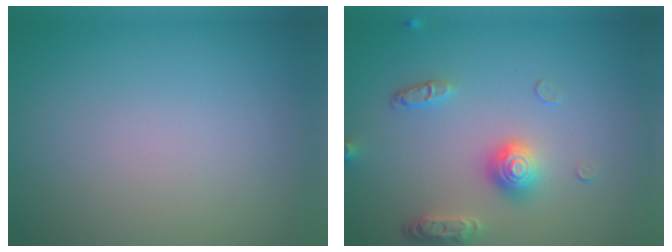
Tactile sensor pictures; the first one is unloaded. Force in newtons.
{"total": 3.6, "press": 3.0, "slide": 2.0}